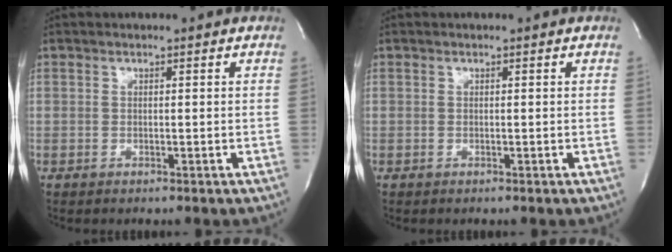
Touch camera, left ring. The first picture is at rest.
{"total": 0.0}